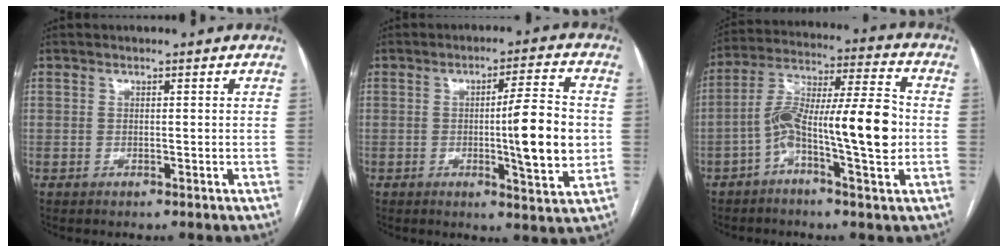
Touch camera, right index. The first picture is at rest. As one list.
[{"total": 11.1, "force": [-0.7, 0.6, 11.0], "torque": [-0.154, -0.005, -0.013]}, {"total": 15.5, "force": [-3.1, 2.1, 15.0], "torque": [-0.265, 0.026, -0.053]}]